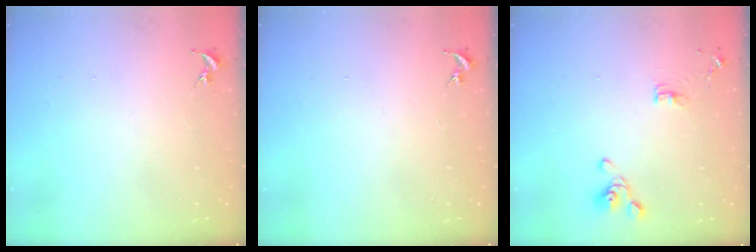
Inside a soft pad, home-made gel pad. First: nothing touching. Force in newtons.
{"total": 0.0}
{"total": 8.8, "press": 8.5, "slide": 2.0}